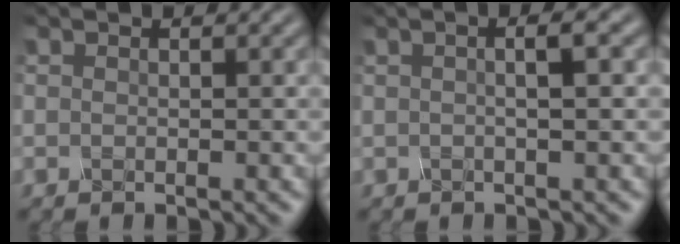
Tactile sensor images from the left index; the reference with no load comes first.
{"total": 3.3, "force": [0.7, 1.2, 3.0], "torque": [-0.025, 0.011, -0.013]}